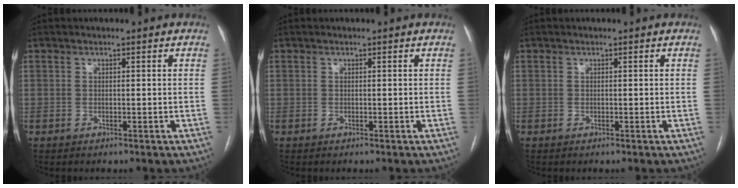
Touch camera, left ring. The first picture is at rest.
{"total": 0.0}
{"total": 0.0}